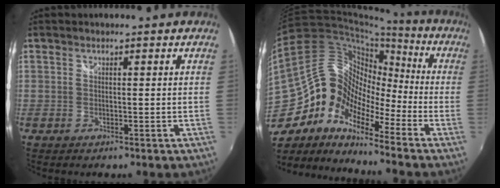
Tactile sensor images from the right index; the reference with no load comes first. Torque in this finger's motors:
{"motor_torque": [1.12, -1.02, 0.77, 0.11]}